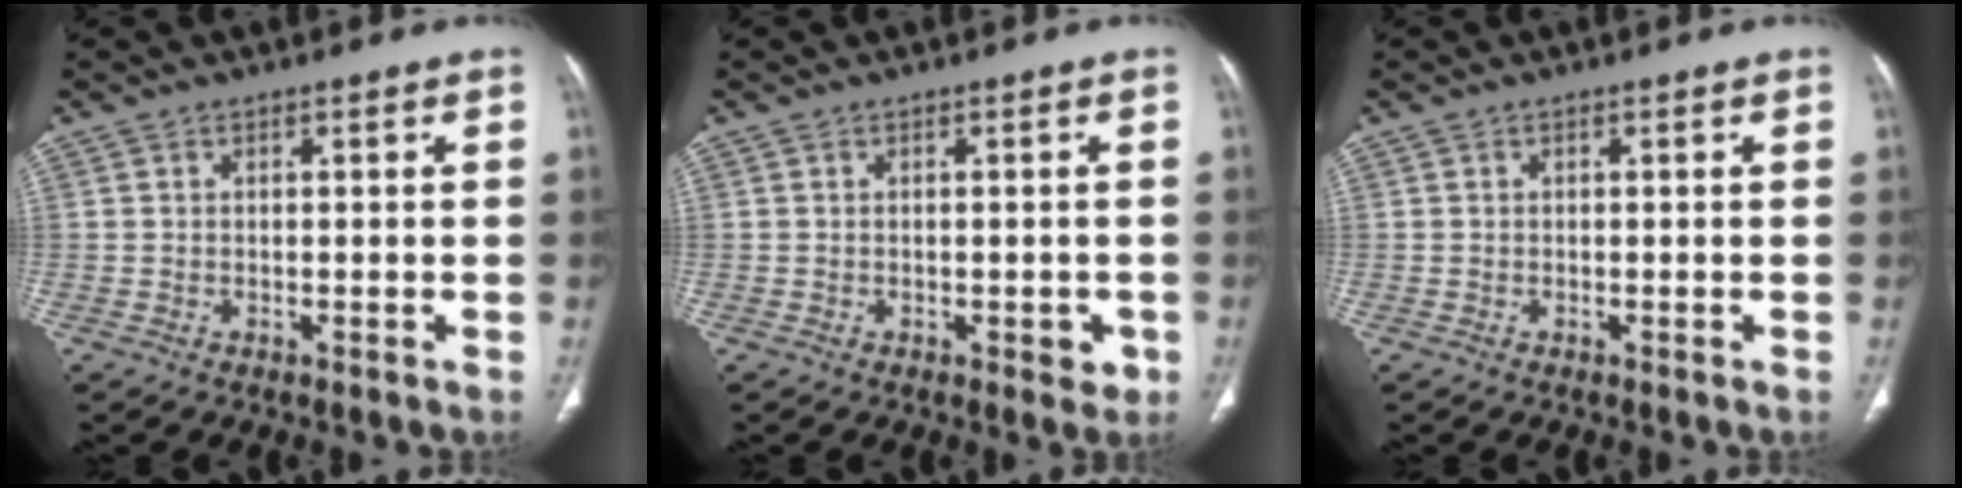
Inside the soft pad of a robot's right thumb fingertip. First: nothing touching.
{"total": 2.8, "force": [-0.9, 1.4, 2.2], "torque": [-0.021, 0.005, -0.005]}
{"total": 0.0}